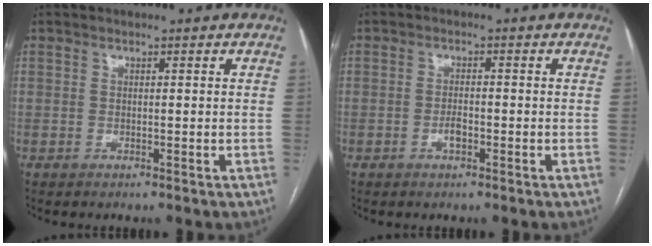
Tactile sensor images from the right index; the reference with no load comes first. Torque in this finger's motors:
{"motor_torque": [0.50, -0.14, 0.30, 0.04]}